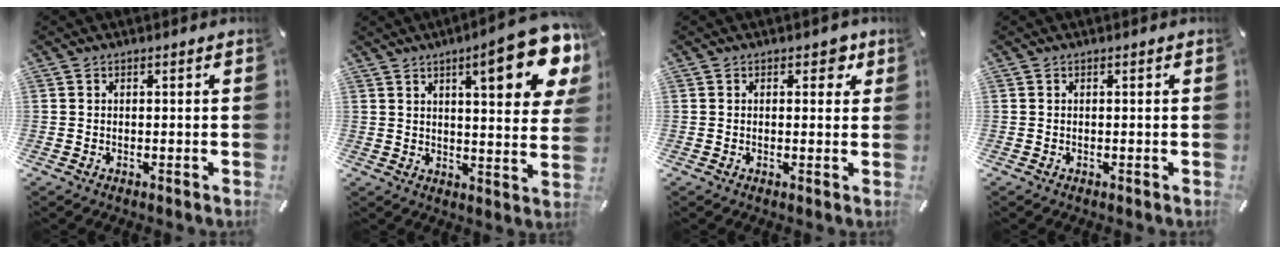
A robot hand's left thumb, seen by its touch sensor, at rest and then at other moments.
{"total": 17.5, "force": [8.7, 4.4, 14.6], "torque": [-0.196, -0.046, 0.127]}
{"total": 3.2, "force": [1.2, 2.0, 2.2], "torque": [-0.016, -0.004, 0.012]}
{"total": 0.0}